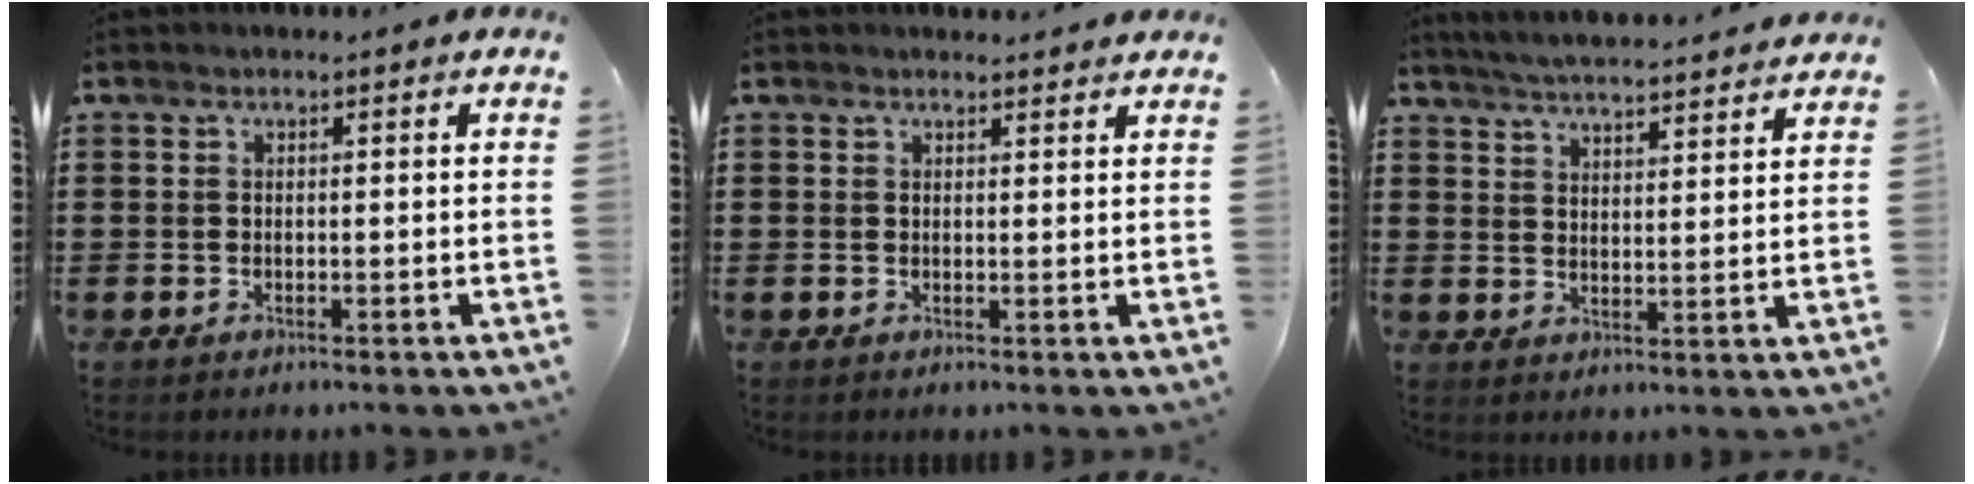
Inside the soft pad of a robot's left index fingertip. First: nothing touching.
{"total": 1.4, "force": [1.3, 0.2, 0.2], "torque": [-0.007, 0.000, 0.027]}
{"total": 4.8, "force": [4.7, -0.6, 0.7], "torque": [-0.032, -0.026, 0.082]}